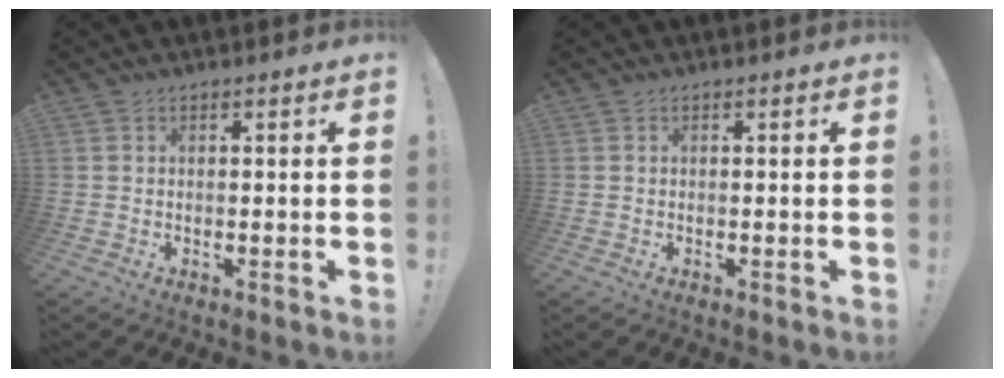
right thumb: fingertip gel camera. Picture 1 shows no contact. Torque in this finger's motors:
{"motor_torque": [-0.01, 0.01, 0.00, 0.00, 0.00]}